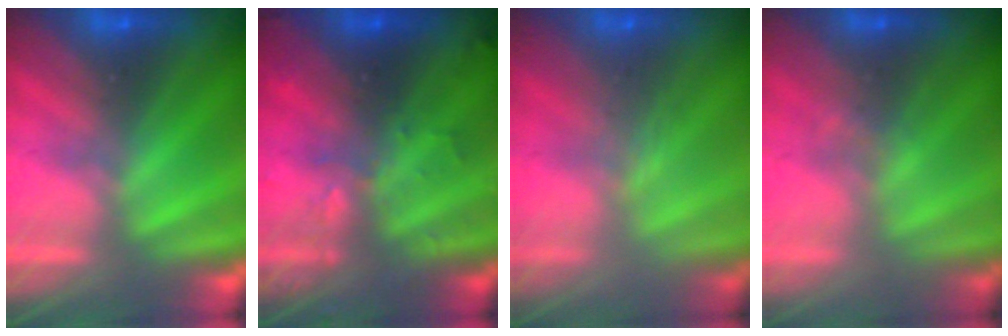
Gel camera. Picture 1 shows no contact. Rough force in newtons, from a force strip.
{"total": 2.8}
{"total": 2.4}
{"total": 2.2}